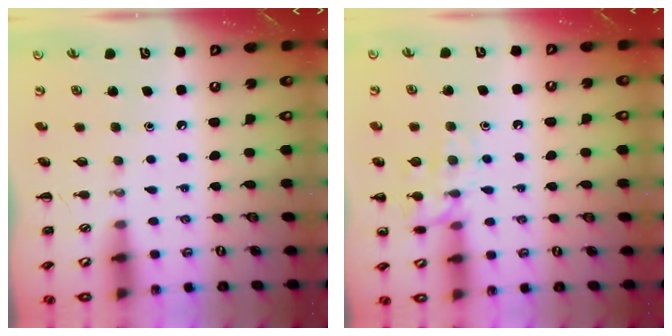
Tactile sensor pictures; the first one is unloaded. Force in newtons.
{"total": 11.6, "press": 11.6, "slide": 0.4}